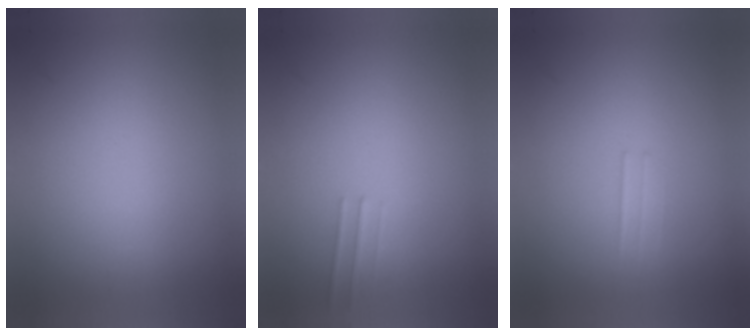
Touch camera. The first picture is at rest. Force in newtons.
{"total": 1.0}
{"total": 1.2}